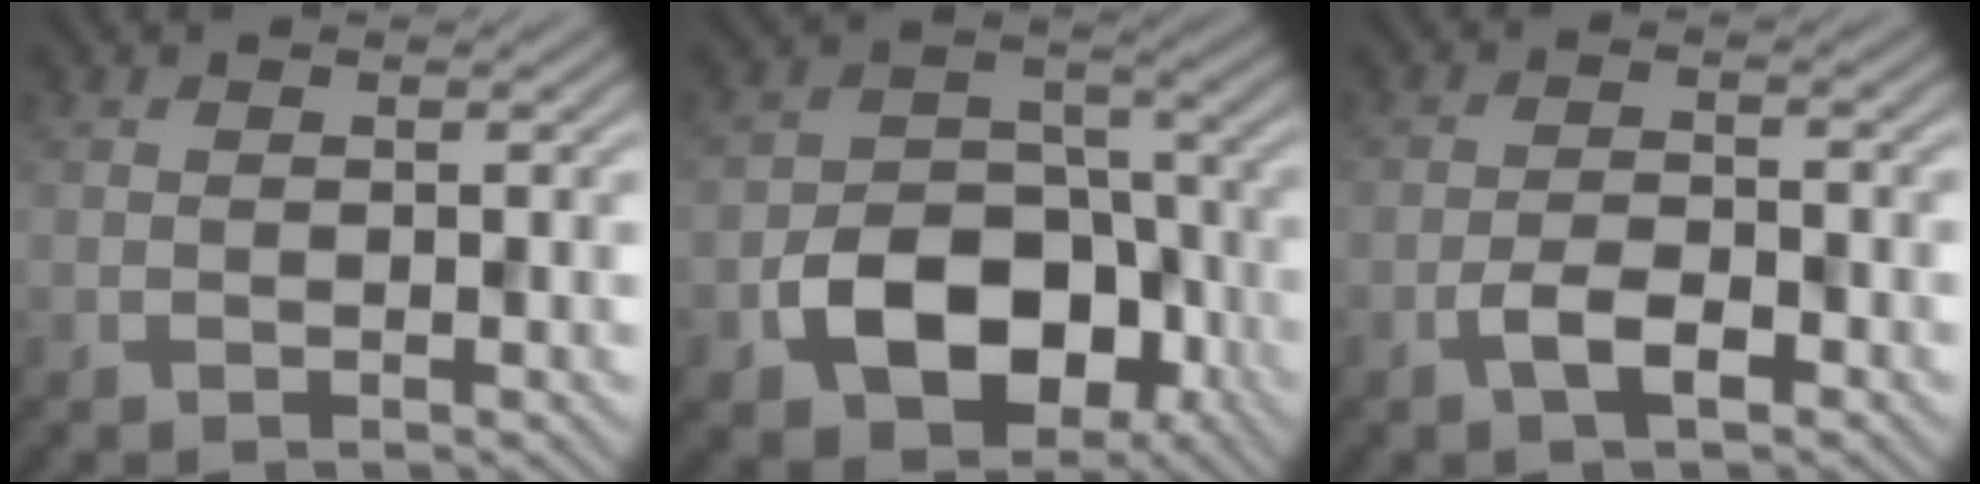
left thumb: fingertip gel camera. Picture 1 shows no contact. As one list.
[{"total": 10.9, "force": [-4.5, 7.6, 6.5], "torque": [-0.110, -0.014, -0.081]}, {"total": 3.5, "force": [-2.0, 1.2, 2.6], "torque": [-0.051, 0.002, -0.042]}]